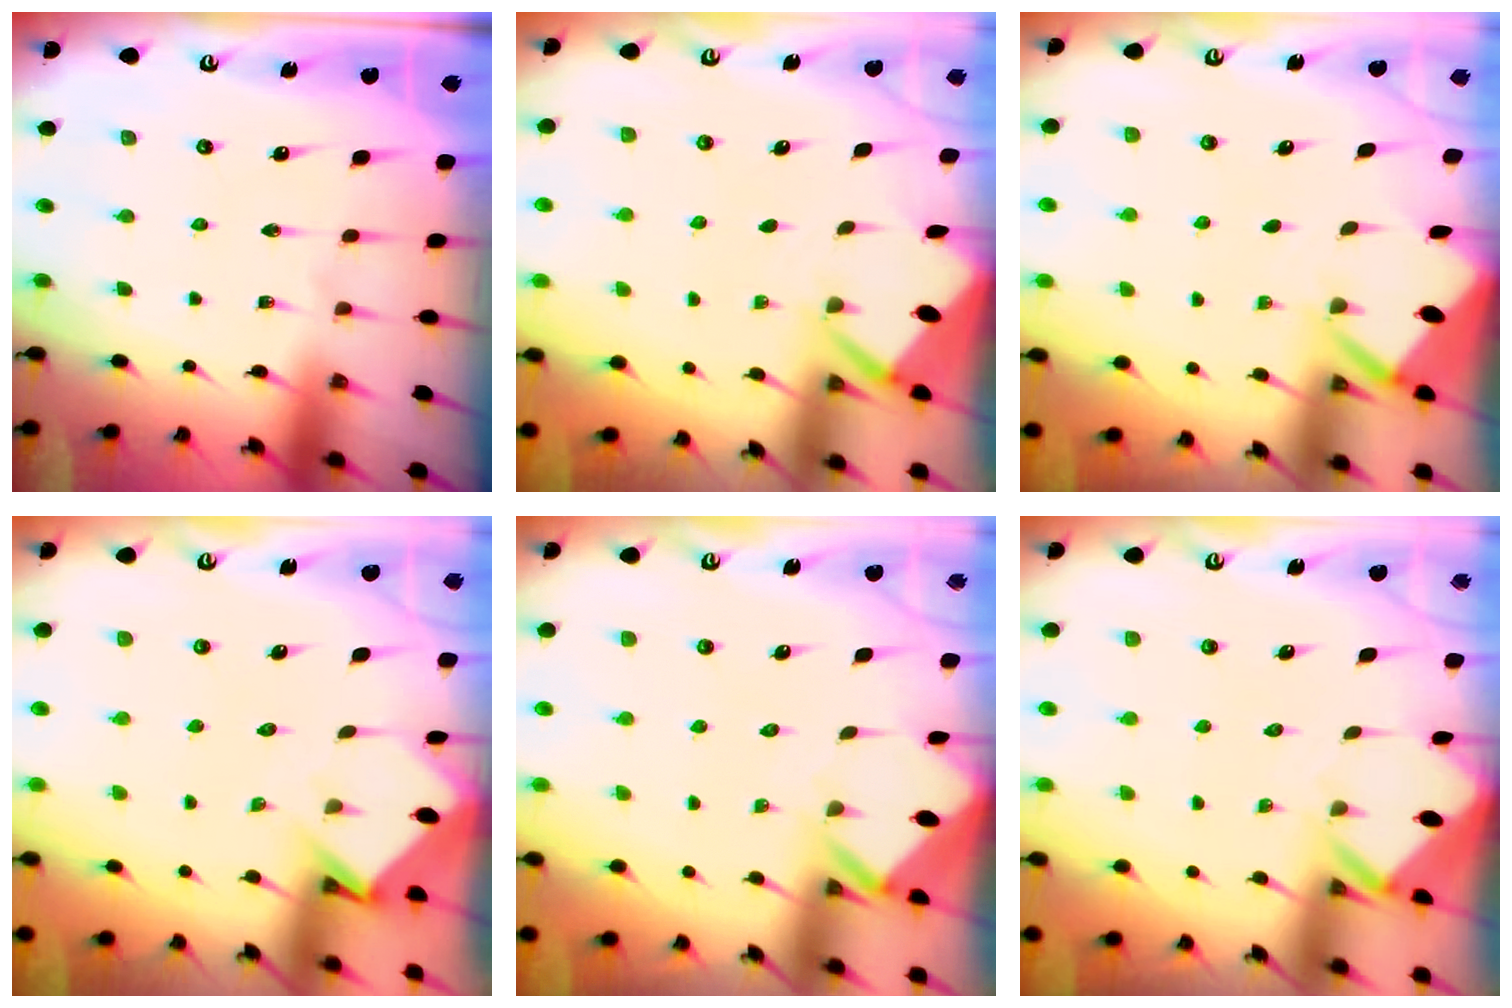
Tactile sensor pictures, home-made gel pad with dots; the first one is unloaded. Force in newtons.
{"total": 2.6, "press": 2.6, "slide": 0.0}
{"total": 2.6, "press": 2.6, "slide": 0.3}
{"total": 3.4, "press": 3.4, "slide": 0.3}
{"total": 3.0, "press": 3.0, "slide": 0.3}
{"total": 2.9, "press": 2.9, "slide": 0.2}